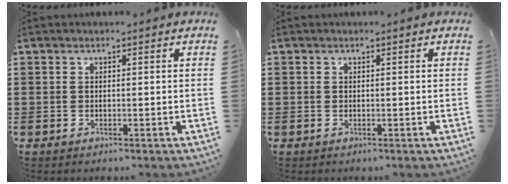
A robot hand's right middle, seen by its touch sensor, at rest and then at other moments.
{"total": 0.0}